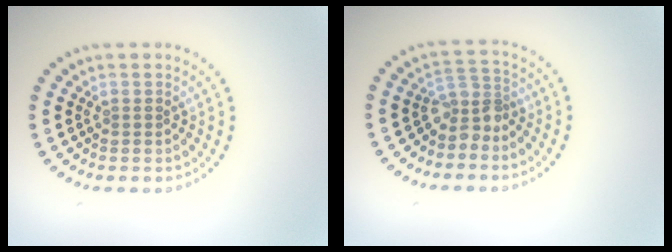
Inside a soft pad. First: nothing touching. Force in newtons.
{"total": 2.7, "press": 1.9, "slide": 1.9}